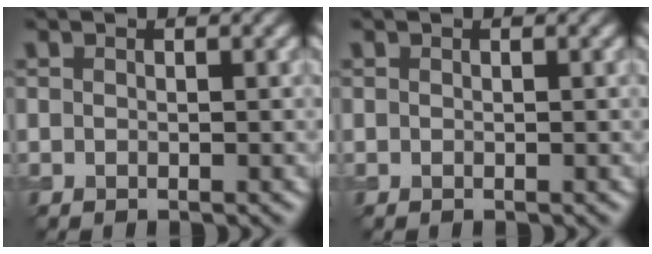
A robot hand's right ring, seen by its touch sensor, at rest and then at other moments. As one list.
[{"total": 0.0}]